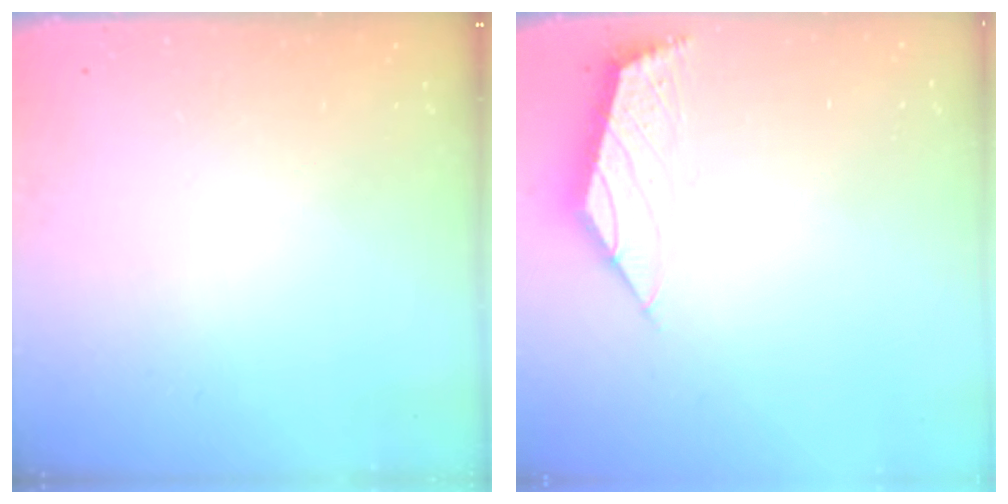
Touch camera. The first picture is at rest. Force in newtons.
{"total": 2.4, "press": 2.3, "slide": 0.7}